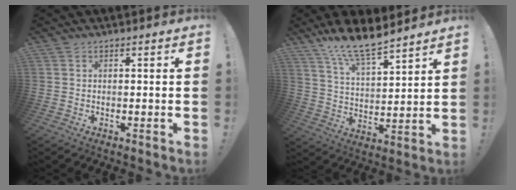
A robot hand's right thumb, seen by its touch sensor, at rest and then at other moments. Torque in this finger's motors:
{"motor_torque": [0.05, 0.05, -0.13, 0.02, -0.04]}